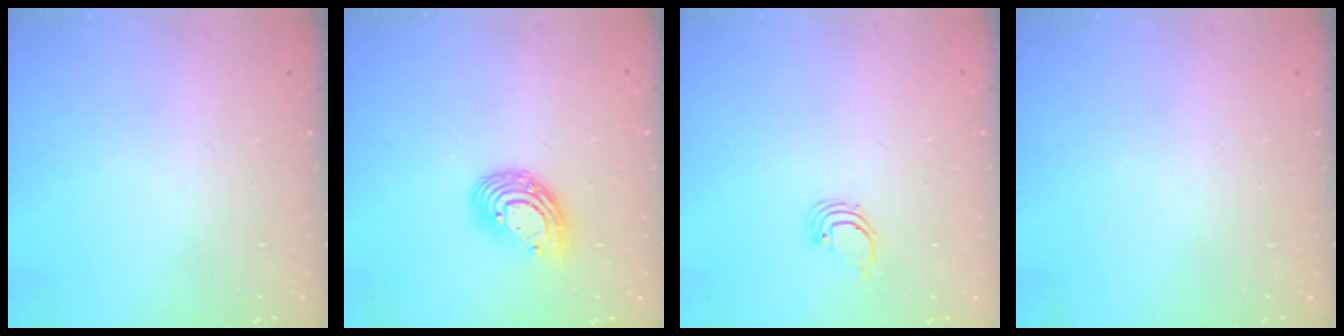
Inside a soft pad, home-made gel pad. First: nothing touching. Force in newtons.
{"total": 10.5, "press": 10.4, "slide": 1.1}
{"total": 1.9, "press": 1.9, "slide": 0.1}
{"total": 0.0}